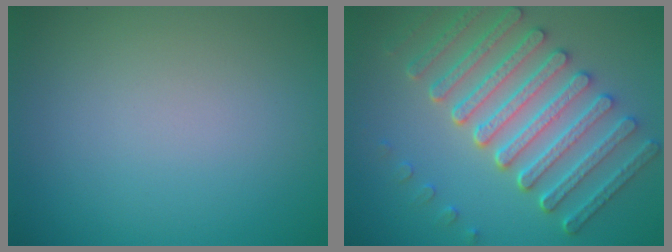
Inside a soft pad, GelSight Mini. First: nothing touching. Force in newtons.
{"total": 7.7, "press": 6.1, "slide": 4.8}